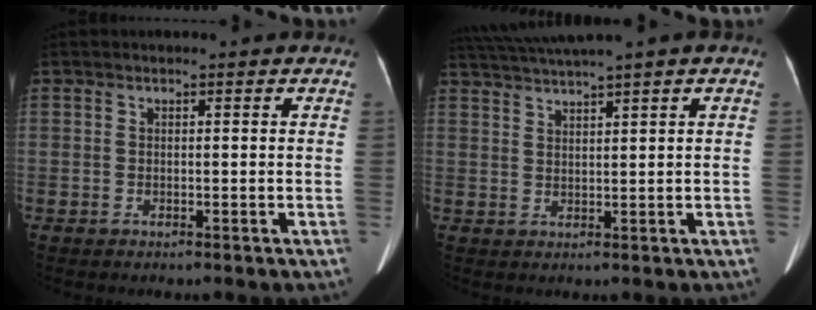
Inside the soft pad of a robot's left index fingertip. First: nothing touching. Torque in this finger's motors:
{"motor_torque": [0.96, -1.18, 0.12, 0.04]}